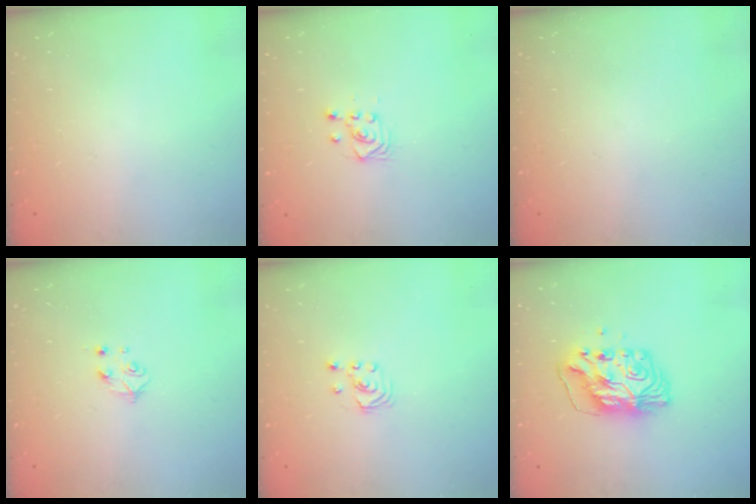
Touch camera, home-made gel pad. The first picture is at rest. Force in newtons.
{"total": 4.2, "press": 3.9, "slide": 1.7}
{"total": 0.0}
{"total": 4.2, "press": 4.1, "slide": 0.6}
{"total": 1.8, "press": 1.8, "slide": 0.2}
{"total": 11.3, "press": 11.3, "slide": 1.1}